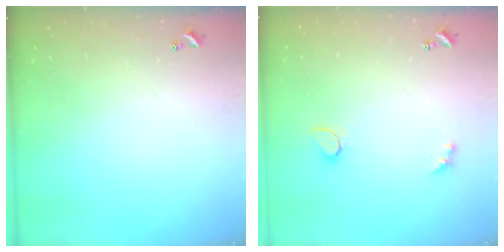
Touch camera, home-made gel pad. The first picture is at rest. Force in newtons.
{"total": 2.1, "press": 2.0, "slide": 0.6}